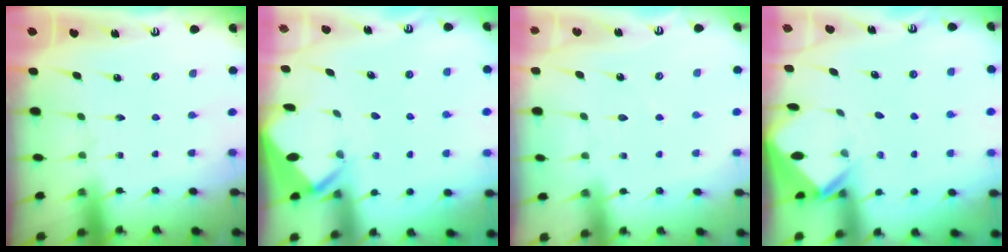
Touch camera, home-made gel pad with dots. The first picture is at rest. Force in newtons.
{"total": 2.8, "press": 2.8, "slide": 0.2}
{"total": 2.7, "press": 2.6, "slide": 0.3}
{"total": 2.7, "press": 2.7, "slide": 0.3}